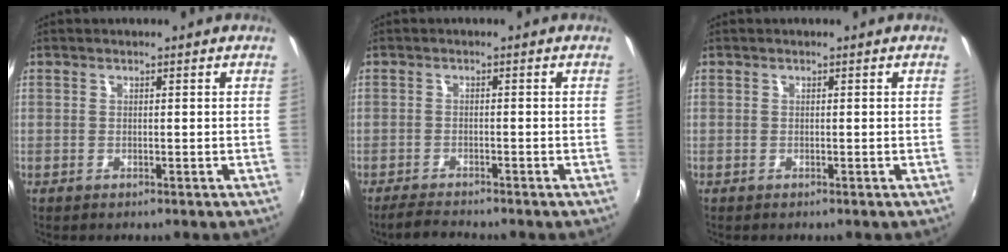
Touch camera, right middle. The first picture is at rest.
{"total": 3.4, "force": [-3.2, 0.2, 1.1], "torque": [-0.037, -0.010, -0.061]}
{"total": 0.0}